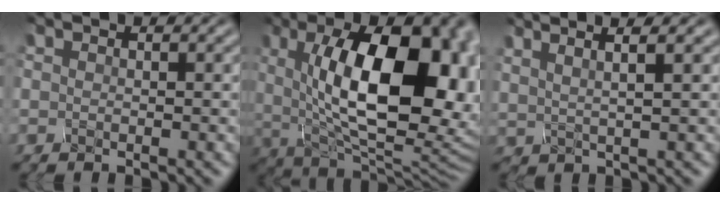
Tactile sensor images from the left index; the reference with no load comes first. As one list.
[{"total": 17.1, "force": [2.7, 8.3, 14.7], "torque": [-0.188, 0.002, 0.037]}, {"total": 4.4, "force": [2.9, 1.2, 3.0], "torque": [-0.030, 0.027, 0.016]}]